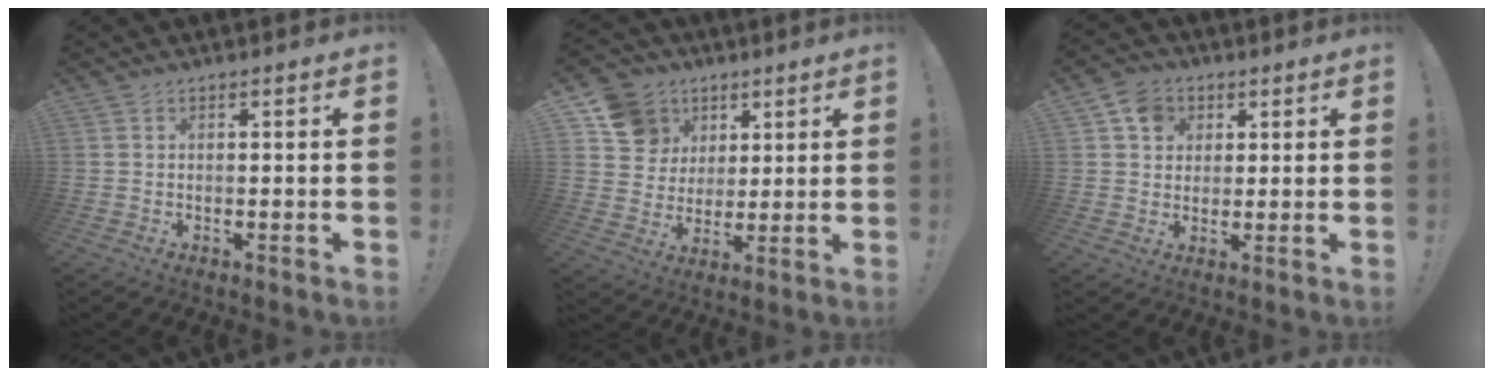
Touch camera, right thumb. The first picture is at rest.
{"total": 12.9, "force": [5.8, 11.0, 3.8], "torque": [-0.051, -0.025, 0.119]}
{"total": 7.7, "force": [3.0, 6.7, 2.5], "torque": [-0.027, -0.012, 0.058]}